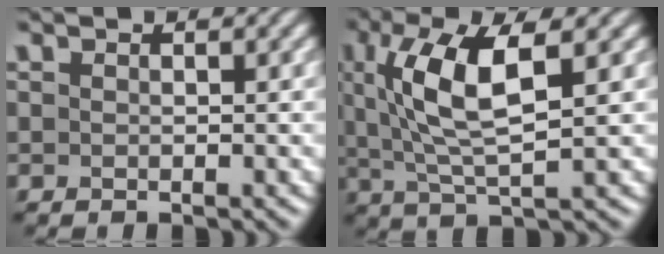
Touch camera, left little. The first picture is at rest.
{"total": 7.5, "force": [1.9, 2.3, 6.9], "torque": [-0.139, 0.003, 0.037]}